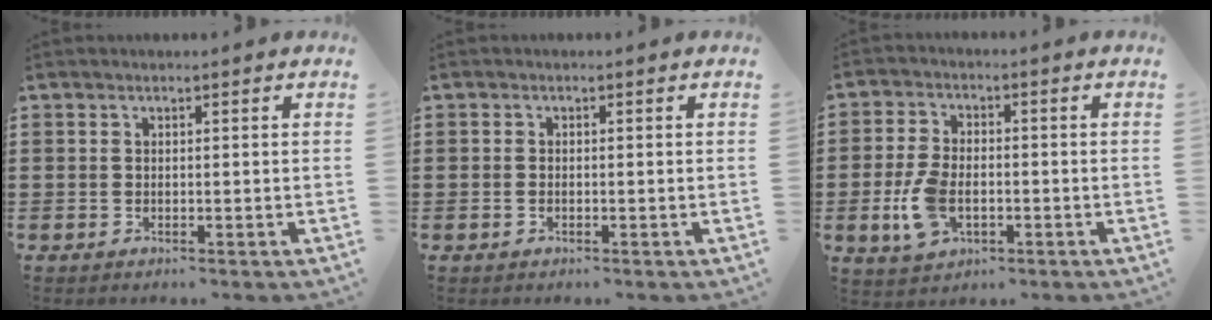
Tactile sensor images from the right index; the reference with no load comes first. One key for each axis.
{"total": 0.7, "fx": -0.3, "fy": 0.4, "fz": 0.5, "tx": -0.012, "ty": -0.001, "tz": -0.006}
{"total": 6.7, "fx": -1.9, "fy": 3.8, "fz": 5.2, "tx": -0.124, "ty": 0.000, "tz": -0.040}